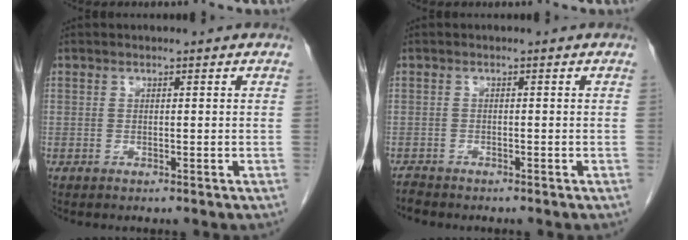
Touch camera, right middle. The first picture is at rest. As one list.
[{"total": 1.3, "force": [-1.3, 0.2, 0.0], "torque": [-0.005, -0.004, -0.022]}]